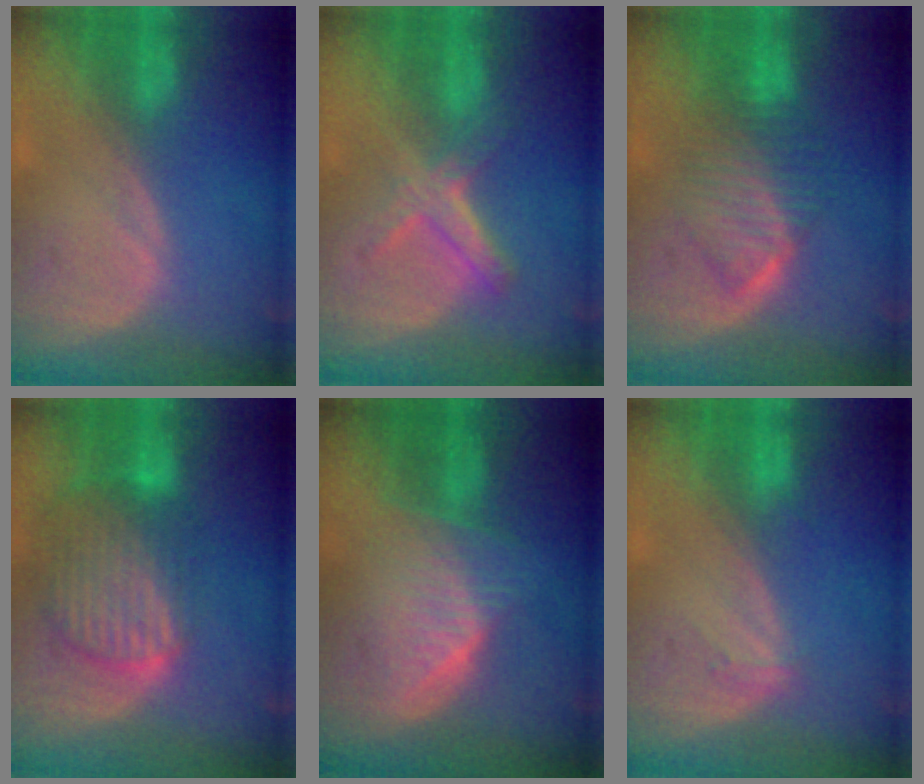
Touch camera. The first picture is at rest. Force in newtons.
{"total": 5.5, "press": 5.4, "slide": 1.3}
{"total": 6.6, "press": 6.5, "slide": 1.0}
{"total": 10.3, "press": 8.7, "slide": 5.6}
{"total": 6.4, "press": 6.2, "slide": 1.7}
{"total": 1.1, "press": 1.1, "slide": 0.1}